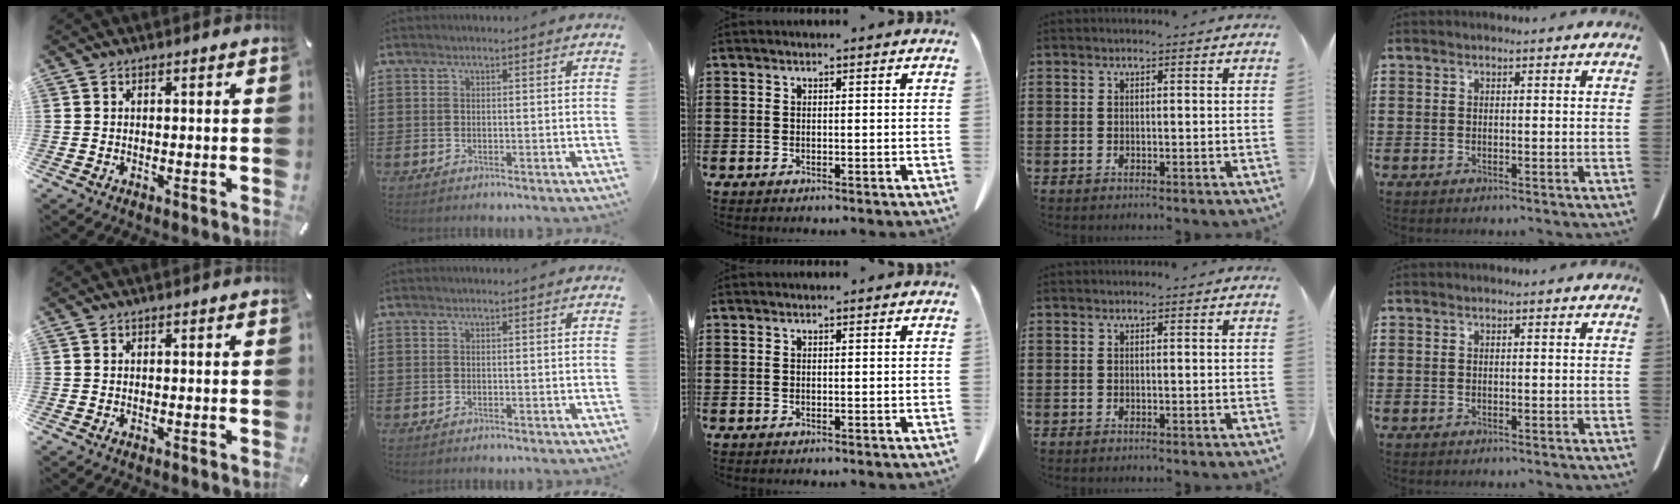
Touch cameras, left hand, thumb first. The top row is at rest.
{}